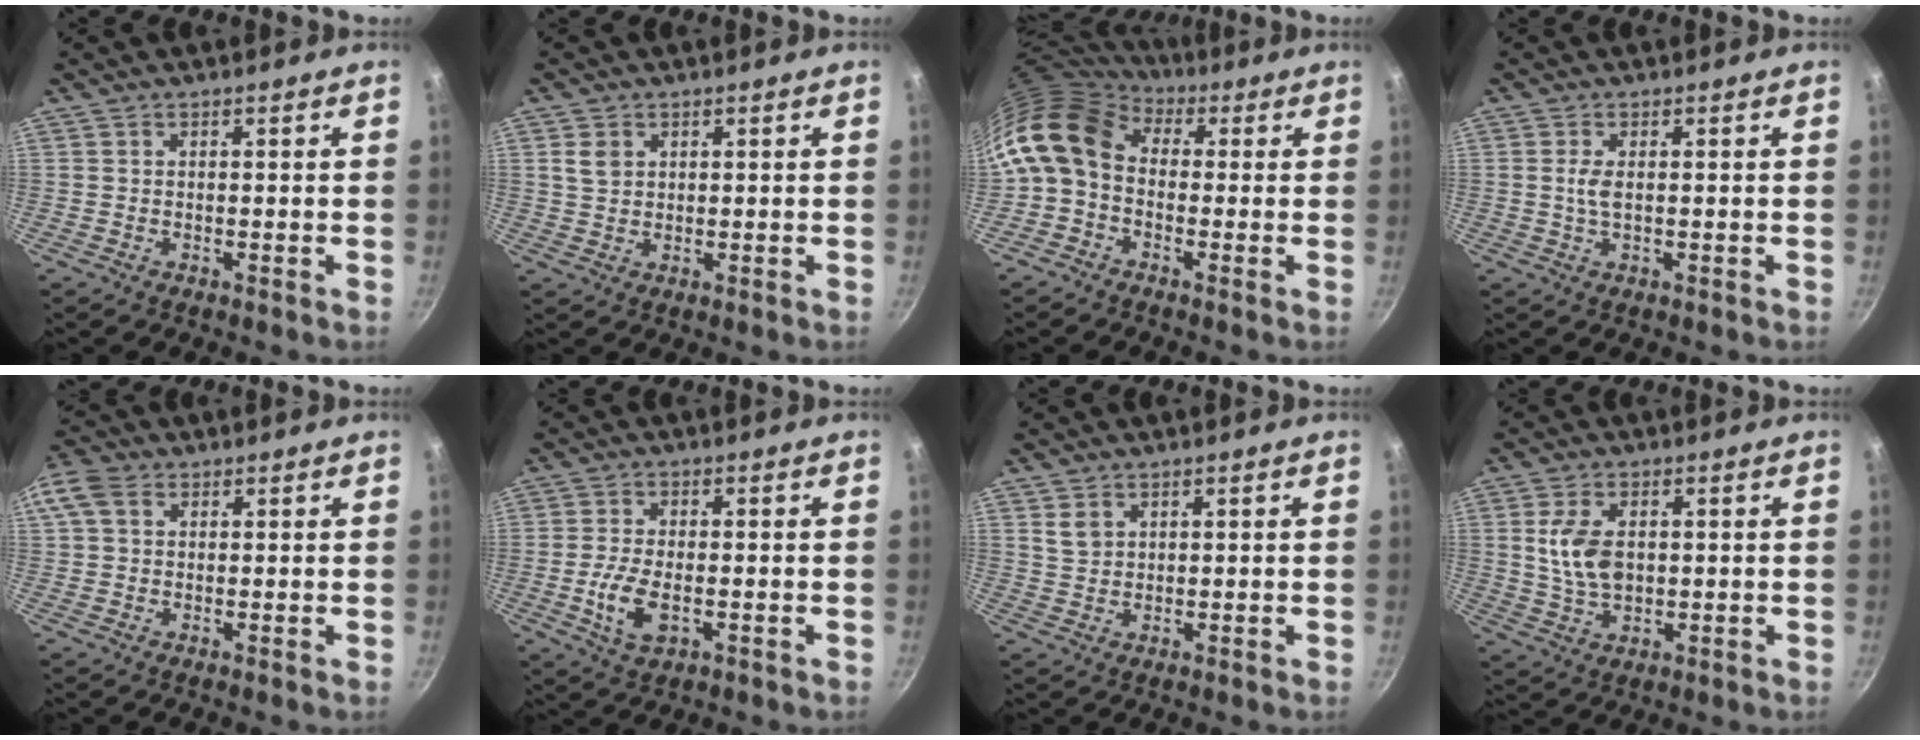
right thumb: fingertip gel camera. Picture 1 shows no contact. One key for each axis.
{"total": 3.1, "fx": 1.1, "fy": 2.4, "fz": 1.6, "tx": -0.022, "ty": 0.001, "tz": 0.024}
{"total": 11.6, "fx": 0.2, "fy": 8.9, "fz": 7.5, "tx": -0.133, "ty": 0.028, "tz": -0.021}
{"total": 2.3, "fx": 0.2, "fy": 0.9, "fz": 2.2, "tx": -0.049, "ty": 0.000, "tz": 0.004}
{"total": 5.7, "fx": 1.9, "fy": 4.1, "fz": 3.4, "tx": -0.068, "ty": 0.013, "tz": 0.028}
{"total": 7.1, "fx": -1.6, "fy": 3.7, "fz": 5.9, "tx": -0.120, "ty": 0.001, "tz": -0.030}
{"total": 3.0, "fx": 1.5, "fy": 2.1, "fz": 1.5, "tx": -0.019, "ty": -0.001, "tz": 0.032}
{"total": 8.1, "fx": 1.1, "fy": 4.9, "fz": 6.3, "tx": -0.114, "ty": -0.005, "tz": 0.022}